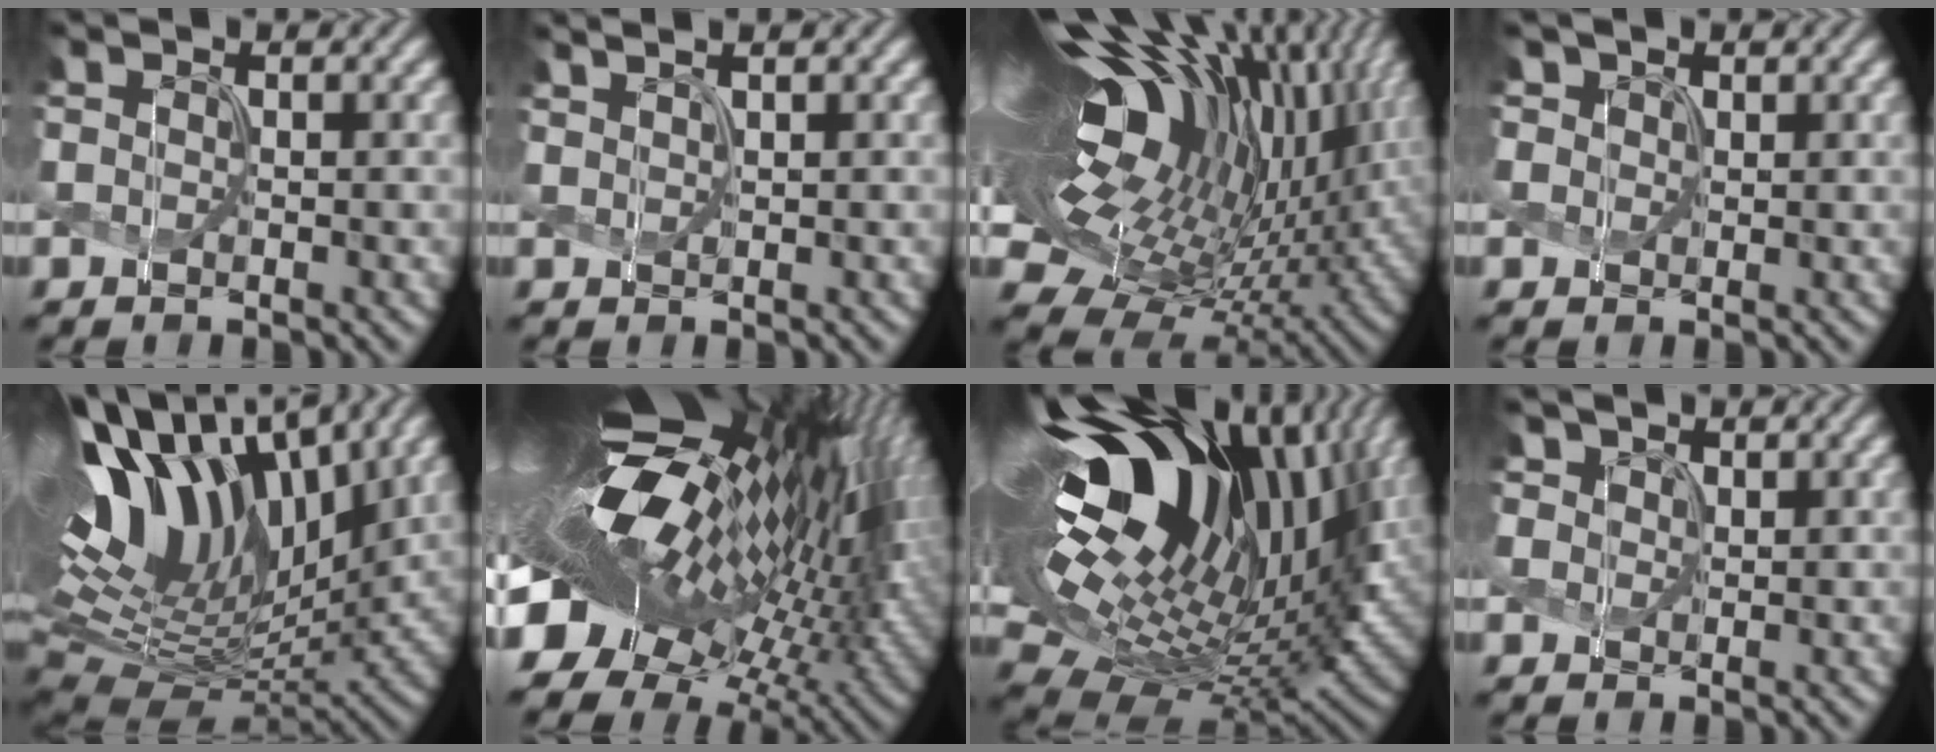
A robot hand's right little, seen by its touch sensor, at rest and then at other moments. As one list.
[{"total": 1.7, "force": [1.4, 0.2, 1.0], "torque": [-0.006, 0.009, 0.004]}, {"total": 20.2, "force": [6.4, 9.6, 16.6], "torque": [-0.304, 0.022, 0.102]}, {"total": 1.6, "force": [0.8, 1.3, 0.4], "torque": [-0.014, 0.005, 0.007]}, {"total": 14.8, "force": [6.3, 7.8, 10.8], "torque": [-0.225, 0.042, 0.105]}, {"total": 19.8, "force": [2.2, 9.6, 17.2], "torque": [-0.316, -0.004, 0.023]}, {"total": 19.3, "force": [6.7, 9.9, 15.1], "torque": [-0.293, 0.046, 0.111]}, {"total": 2.8, "force": [1.5, 2.1, 1.0], "torque": [-0.035, 0.007, 0.022]}]